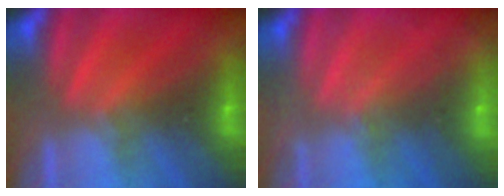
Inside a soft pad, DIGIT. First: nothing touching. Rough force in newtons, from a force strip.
{"total": 1.8}